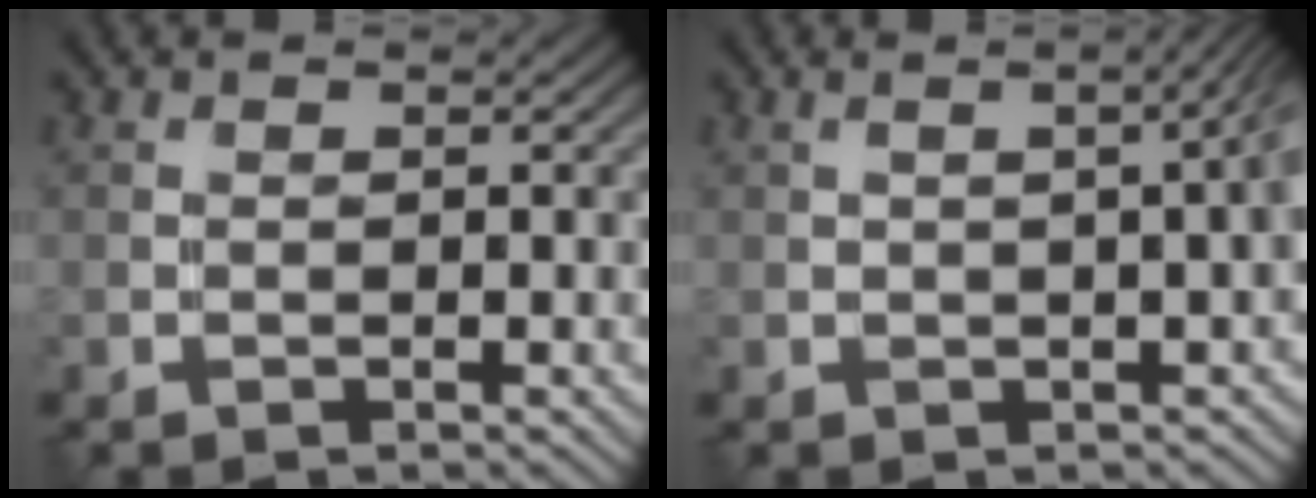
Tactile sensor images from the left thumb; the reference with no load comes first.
{"total": 4.3, "force": [0.3, 1.3, 4.0], "torque": [-0.032, 0.010, 0.011]}